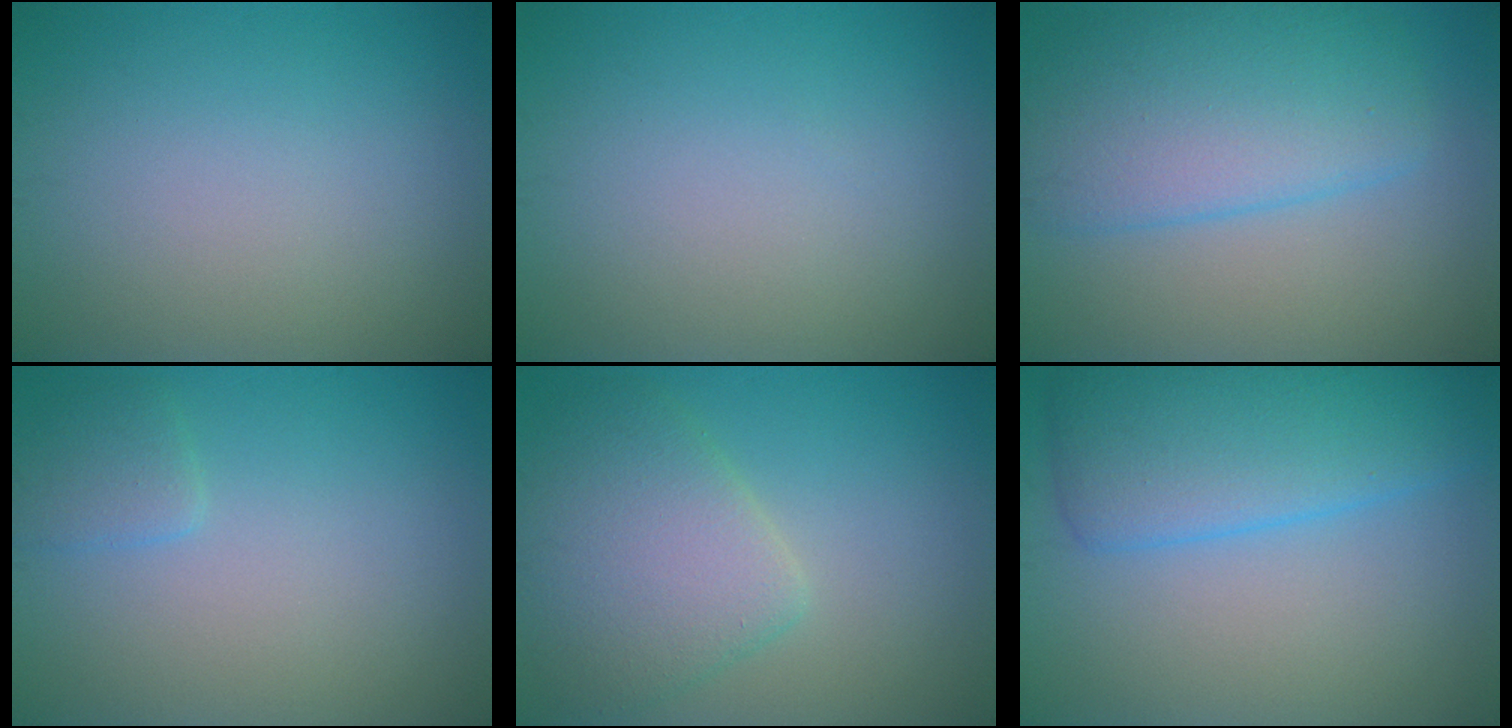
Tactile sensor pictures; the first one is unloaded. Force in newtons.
{"total": 0.0}
{"total": 6.8, "press": 6.8, "slide": 0.1}
{"total": 1.5, "press": 1.5, "slide": 0.2}
{"total": 5.6, "press": 5.6, "slide": 0.3}
{"total": 6.8, "press": 6.8, "slide": 0.3}